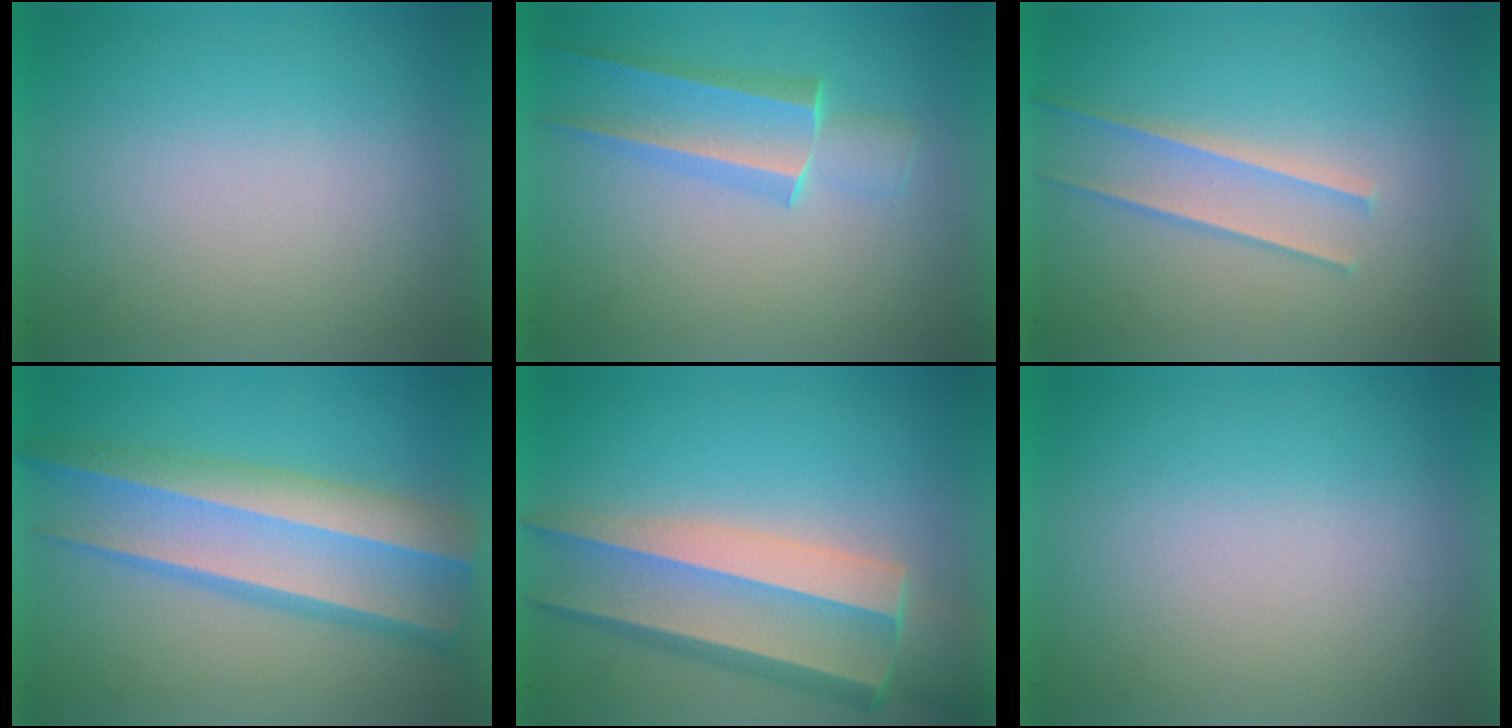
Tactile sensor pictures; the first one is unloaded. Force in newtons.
{"total": 2.6}
{"total": 1.5}
{"total": 6.6}
{"total": 7.7}
{"total": 0.0}